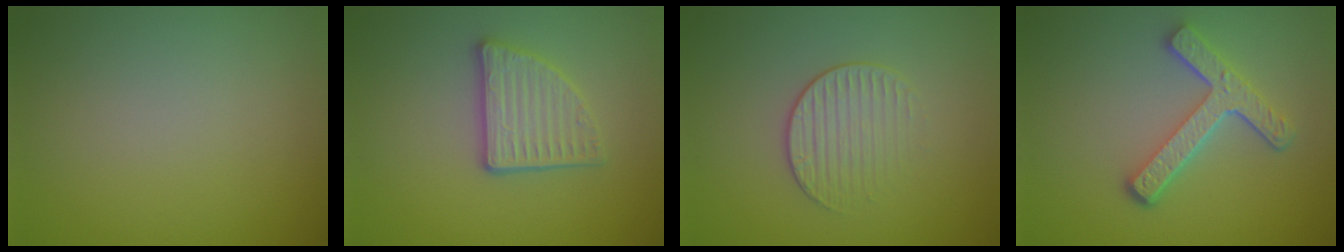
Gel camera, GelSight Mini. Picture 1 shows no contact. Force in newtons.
{"total": 3.5, "press": 3.0, "slide": 1.7}
{"total": 2.0, "press": 1.4, "slide": 1.4}
{"total": 4.7, "press": 3.4, "slide": 3.2}